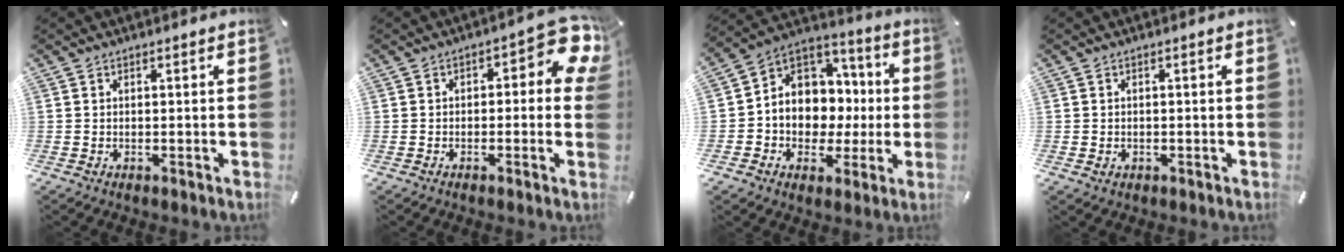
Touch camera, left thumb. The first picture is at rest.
{"total": 7.8, "force": [1.2, 3.8, 6.7], "torque": [-0.085, -0.010, 0.016]}
{"total": 10.1, "force": [0.4, 9.8, 2.4], "torque": [-0.045, -0.017, 0.020]}
{"total": 1.3, "force": [-0.3, 1.2, 0.4], "torque": [-0.009, 0.005, -0.008]}